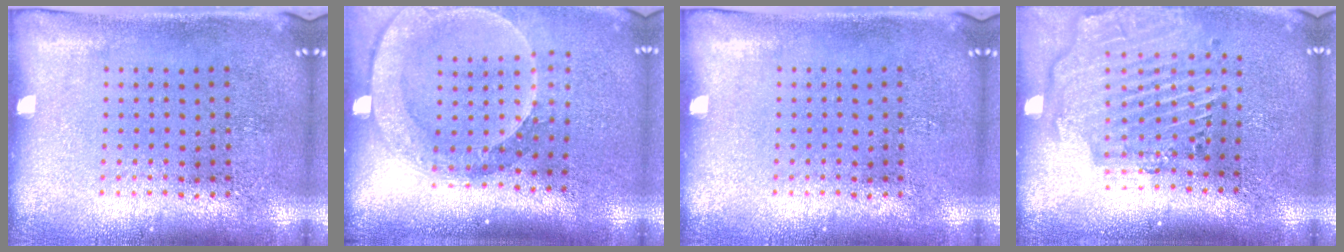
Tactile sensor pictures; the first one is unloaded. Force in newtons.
{"total": 2.5, "press": 1.9, "slide": 1.6}
{"total": 0.0}
{"total": 2.8, "press": 2.3, "slide": 1.6}